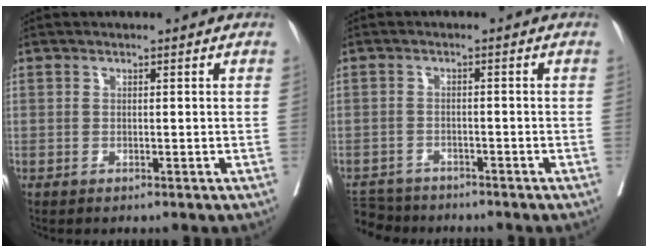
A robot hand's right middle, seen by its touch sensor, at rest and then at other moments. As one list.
[{"total": 6.3, "force": [-5.8, 2.2, 0.4], "torque": [-0.011, -0.004, -0.096]}]